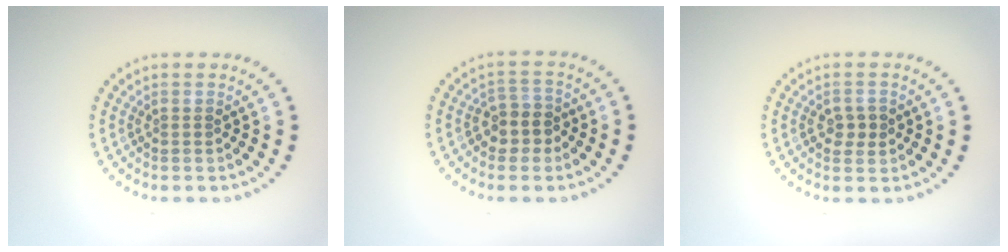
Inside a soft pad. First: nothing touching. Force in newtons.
{"total": 2.6, "press": 2.2, "slide": 1.3}
{"total": 1.9, "press": 1.9, "slide": 0.3}